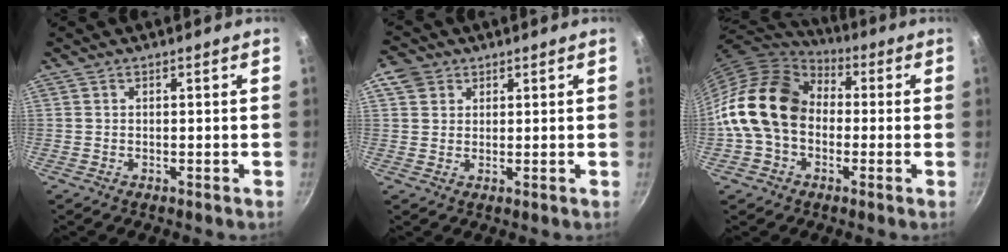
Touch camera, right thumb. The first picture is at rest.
{"total": 4.3, "force": [1.9, 3.6, 1.4], "torque": [-0.001, 0.001, 0.029]}
{"total": 17.1, "force": [-0.3, 12.9, 11.1], "torque": [-0.176, 0.041, -0.021]}